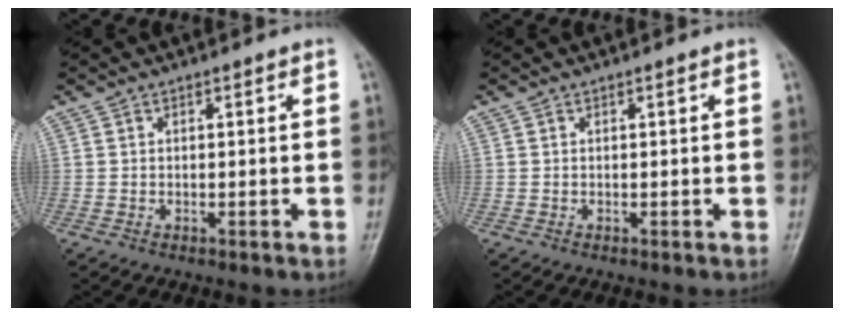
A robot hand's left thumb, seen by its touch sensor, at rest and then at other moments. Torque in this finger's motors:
{"motor_torque": [0.01, 0.01, 0.00, 0.00, 0.01]}